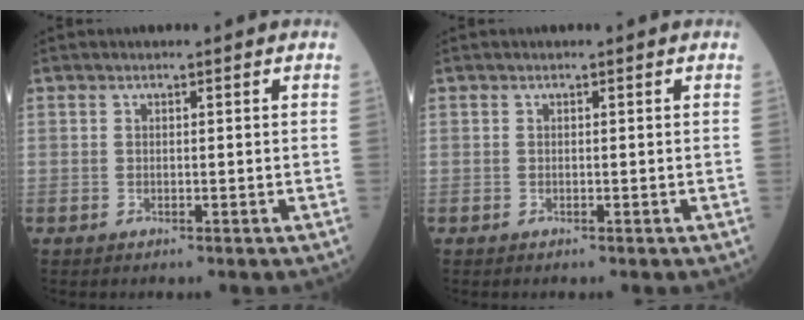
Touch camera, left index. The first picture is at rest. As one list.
[{"total": 0.0}]